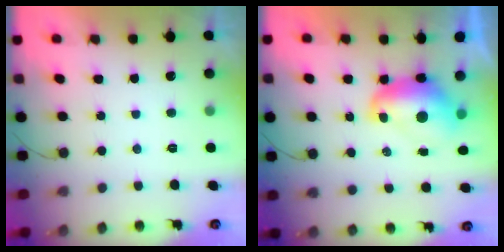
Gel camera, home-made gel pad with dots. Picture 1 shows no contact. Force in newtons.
{"total": 8.7, "press": 8.6, "slide": 0.9}